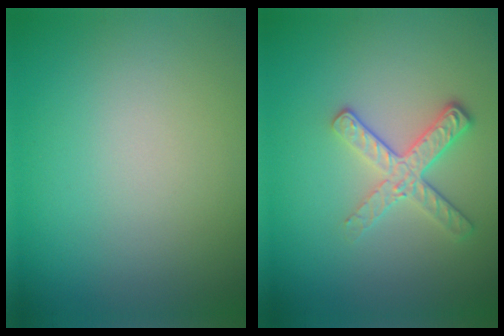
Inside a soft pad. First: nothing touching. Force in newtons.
{"total": 2.8, "press": 2.5, "slide": 1.3}